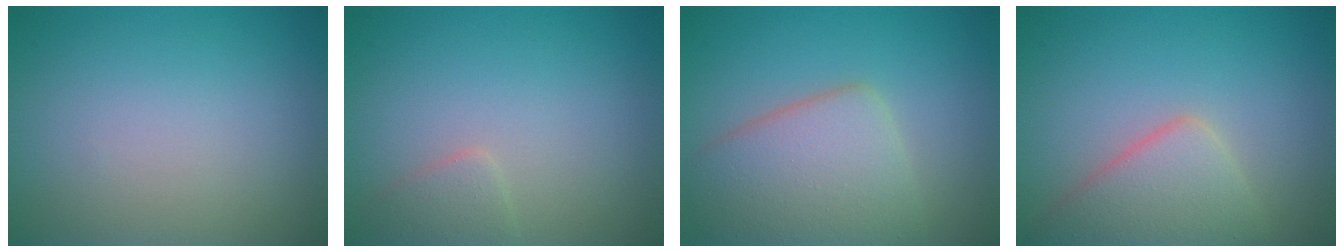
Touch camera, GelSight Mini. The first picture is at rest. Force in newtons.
{"total": 1.4, "press": 1.4, "slide": 0.1}
{"total": 6.2, "press": 6.2, "slide": 0.2}
{"total": 4.7, "press": 4.7, "slide": 0.1}